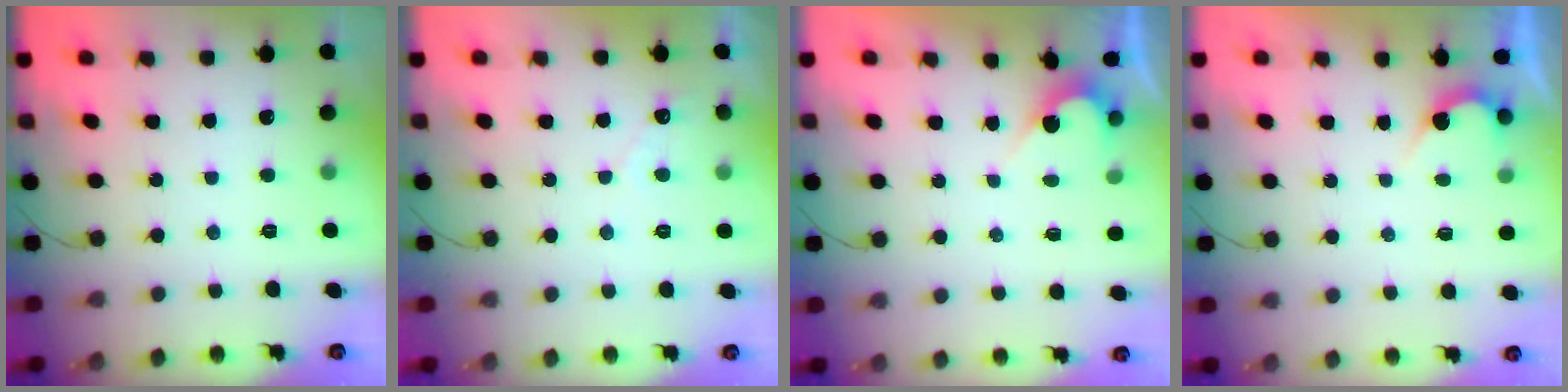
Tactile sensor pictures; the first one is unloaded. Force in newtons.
{"total": 2.5, "press": 2.5, "slide": 0.0}
{"total": 2.7, "press": 2.7, "slide": 0.1}
{"total": 3.0, "press": 3.0, "slide": 0.1}